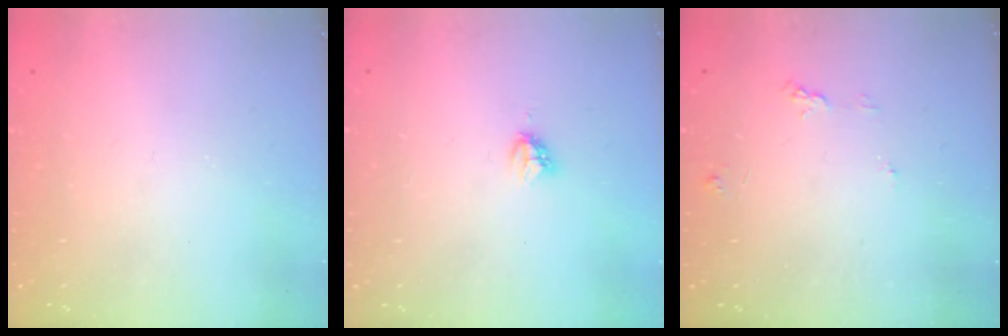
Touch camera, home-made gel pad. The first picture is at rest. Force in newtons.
{"total": 3.3, "press": 3.3, "slide": 0.5}
{"total": 4.3, "press": 4.3, "slide": 0.4}